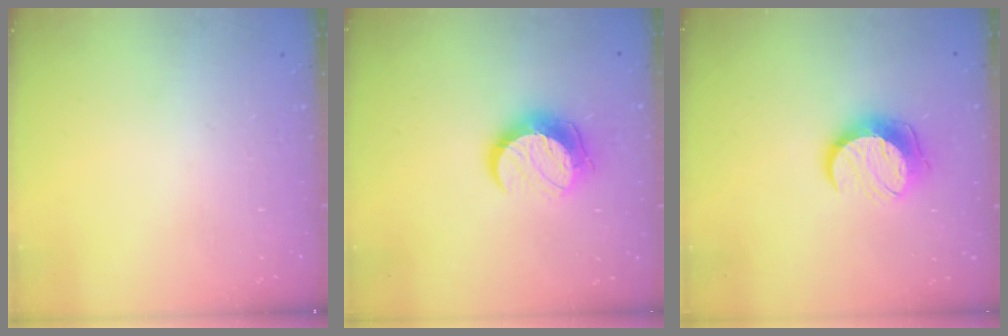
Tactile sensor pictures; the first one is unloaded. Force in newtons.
{"total": 10.4, "press": 10.4, "slide": 0.8}
{"total": 10.8, "press": 10.8, "slide": 0.5}